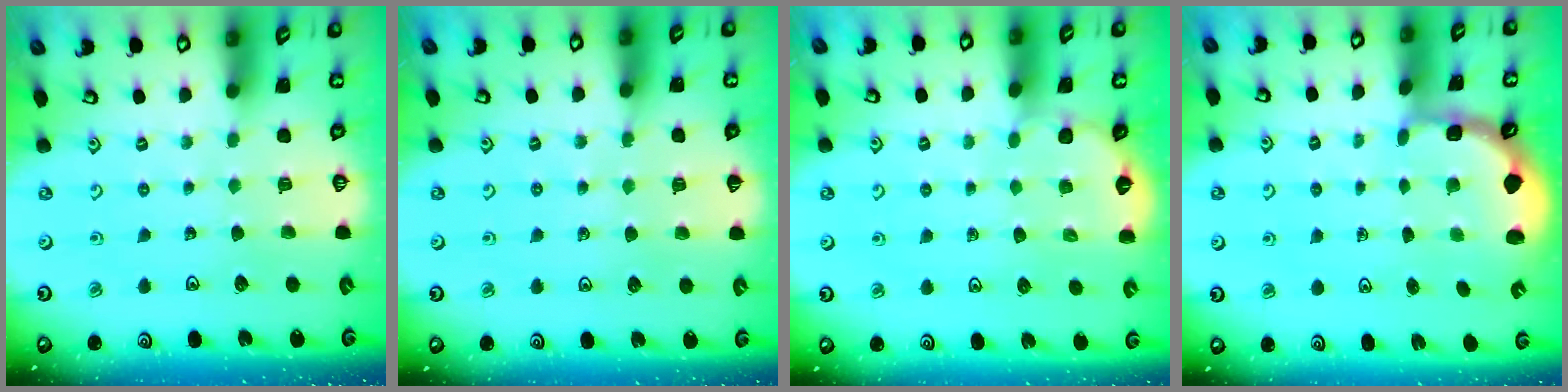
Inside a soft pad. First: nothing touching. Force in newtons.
{"total": 4.8, "press": 4.4, "slide": 1.9}
{"total": 3.2, "press": 3.2, "slide": 0.2}
{"total": 2.0, "press": 1.6, "slide": 1.2}